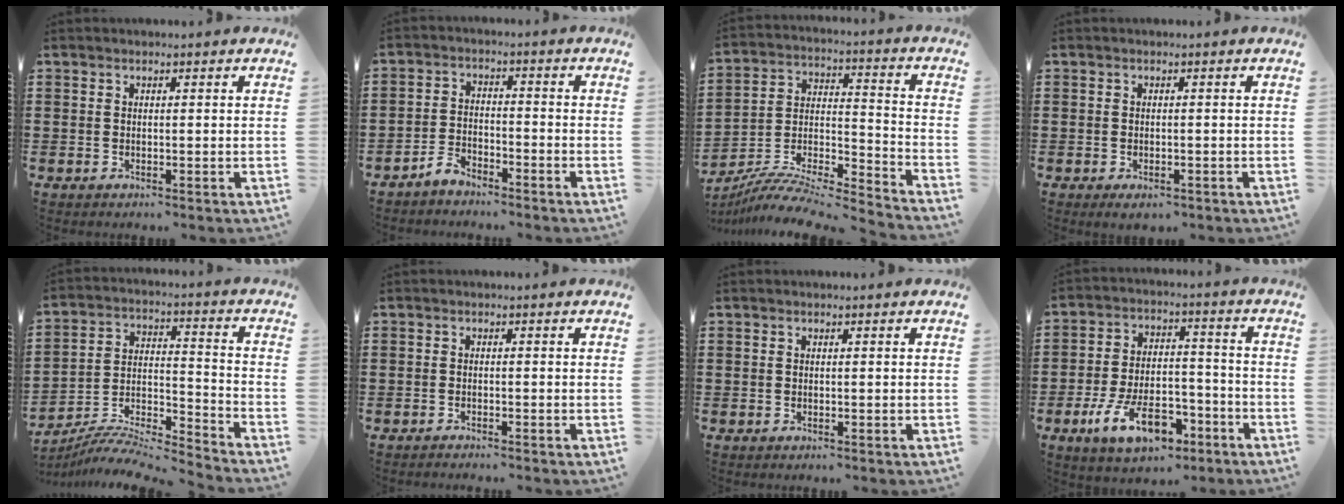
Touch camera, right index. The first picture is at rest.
{"total": 3.3, "force": [-3.2, 0.6, 0.5], "torque": [-0.014, 0.011, -0.066]}
{"total": 8.3, "force": [-7.9, 0.4, 2.6], "torque": [-0.045, 0.003, -0.161]}
{"total": 1.0, "force": [-0.8, 0.4, 0.4], "torque": [-0.010, 0.002, -0.017]}
{"total": 7.3, "force": [-7.1, 0.2, 1.8], "torque": [-0.035, -0.003, -0.146]}
{"total": 0.6, "force": [-0.6, -0.1, -0.1], "torque": [0.000, 0.000, -0.012]}
{"total": 0.0}
{"total": 11.1, "force": [-6.1, 5.4, 7.5], "torque": [-0.156, 0.015, -0.112]}